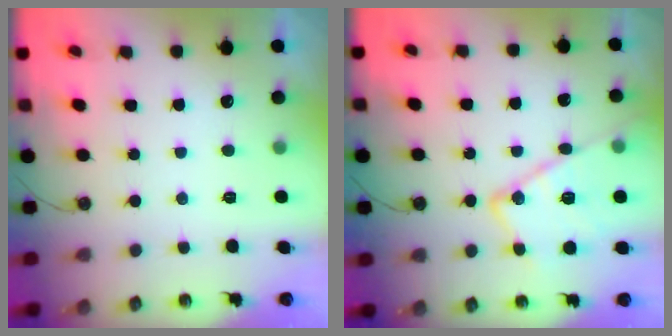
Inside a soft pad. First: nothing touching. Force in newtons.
{"total": 18.0, "press": 17.9, "slide": 1.2}